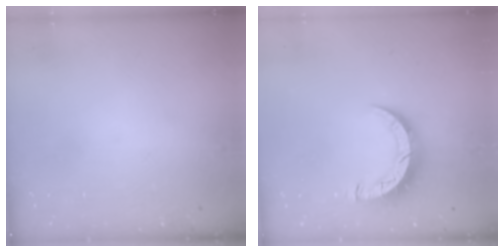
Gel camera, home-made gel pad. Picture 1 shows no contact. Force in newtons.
{"total": 8.7, "press": 8.6, "slide": 0.5}